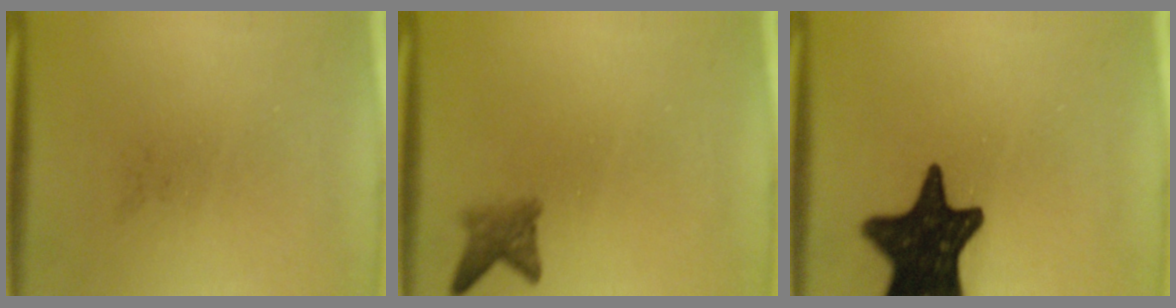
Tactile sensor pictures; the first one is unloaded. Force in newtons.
{"total": 2.5}
{"total": 18.2}